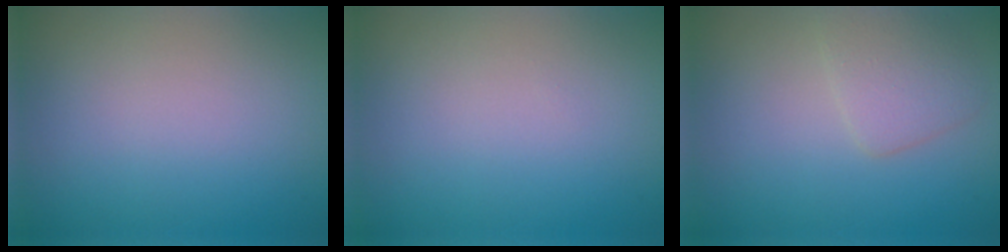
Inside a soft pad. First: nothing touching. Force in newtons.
{"total": 0.0}
{"total": 2.5, "press": 2.5, "slide": 0.2}